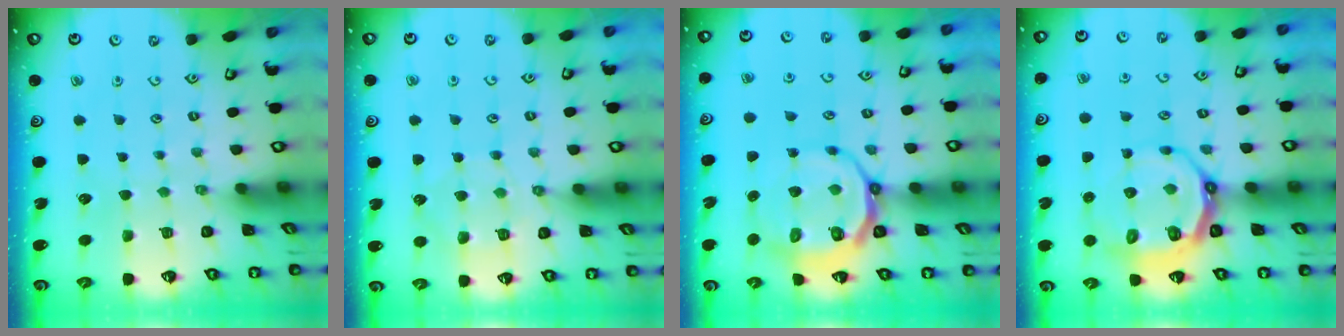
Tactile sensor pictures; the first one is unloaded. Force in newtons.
{"total": 7.2, "press": 7.2, "slide": 1.0}
{"total": 11.1, "press": 10.7, "slide": 3.1}
{"total": 10.0, "press": 9.2, "slide": 3.8}